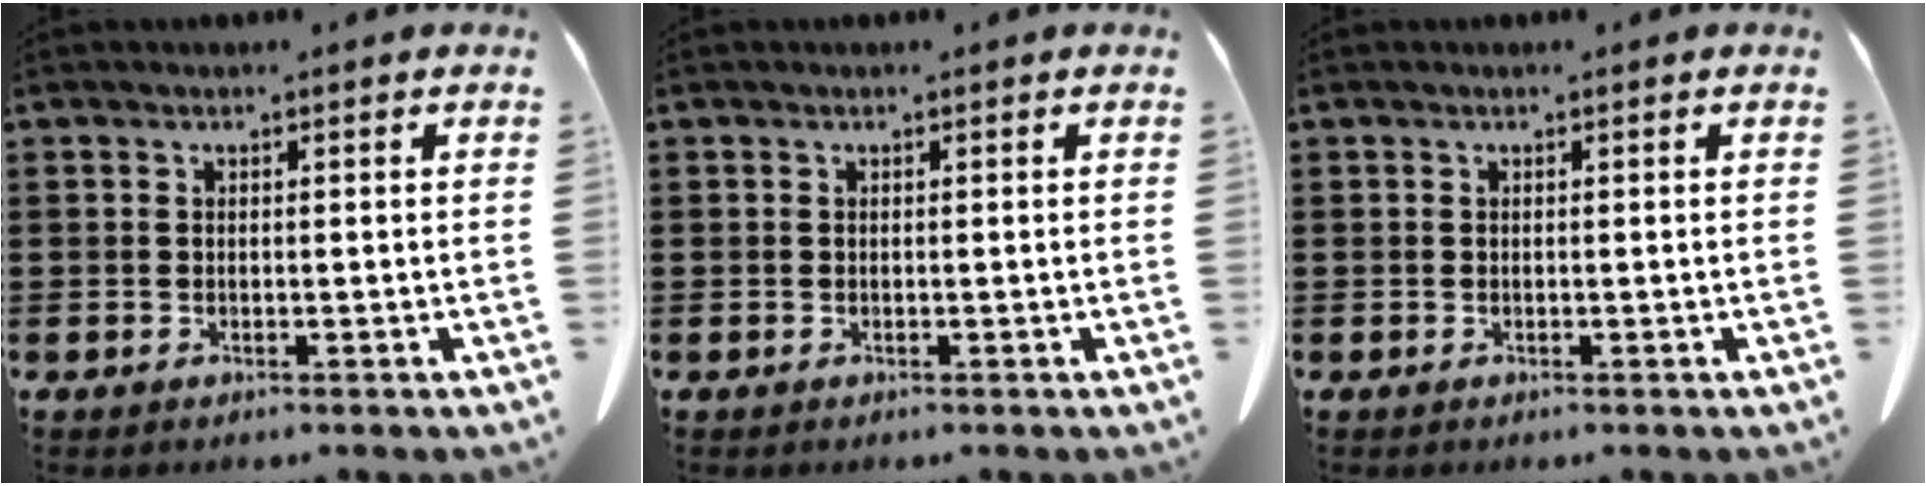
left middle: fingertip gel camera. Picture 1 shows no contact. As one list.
[{"total": 0.0}, {"total": 0.0}]